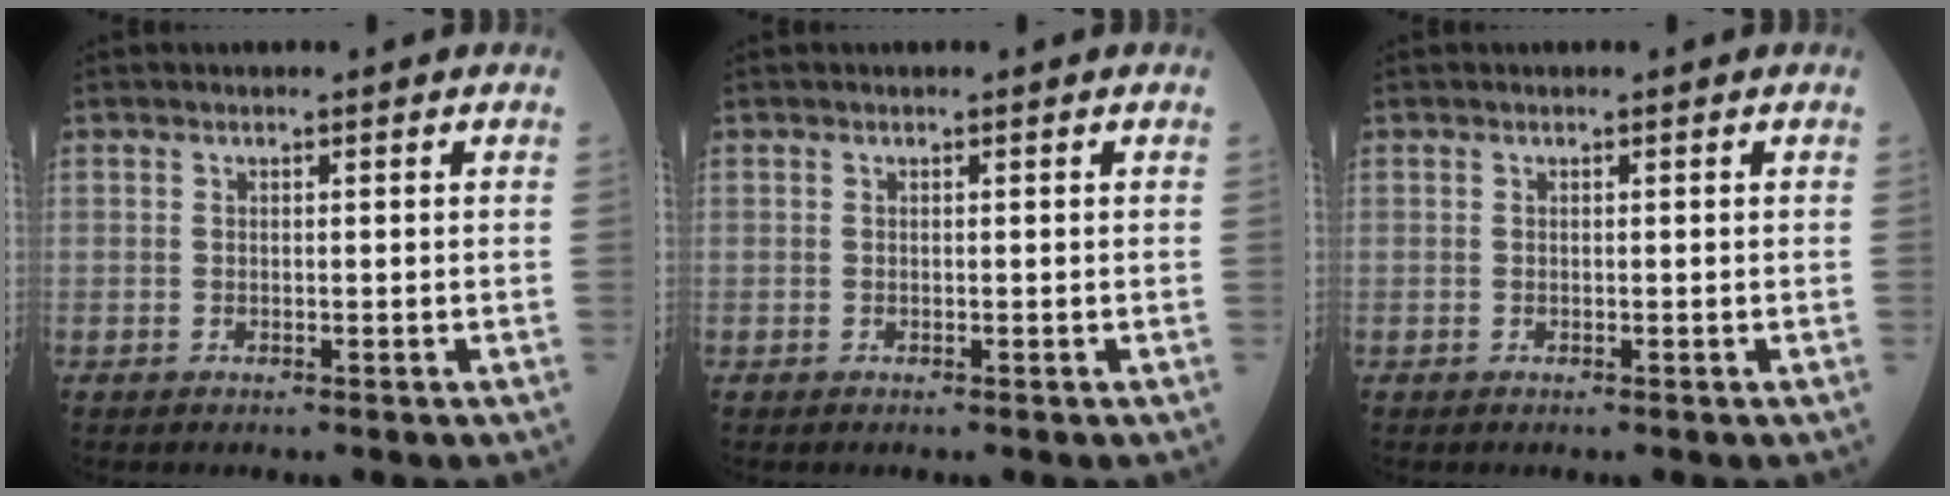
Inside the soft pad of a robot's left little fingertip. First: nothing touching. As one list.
[{"total": 0.0}, {"total": 0.0}]